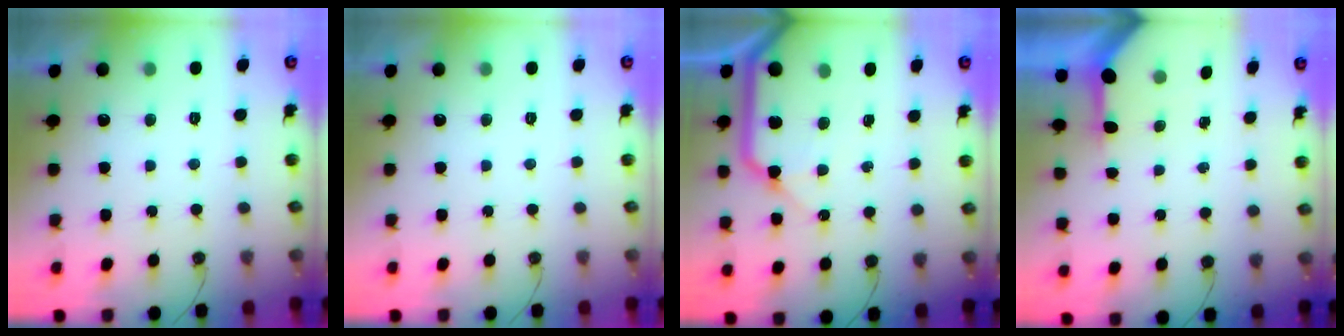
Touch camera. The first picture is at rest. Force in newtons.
{"total": 0.0}
{"total": 15.8, "press": 15.7, "slide": 2.0}
{"total": 3.1, "press": 3.1, "slide": 0.2}